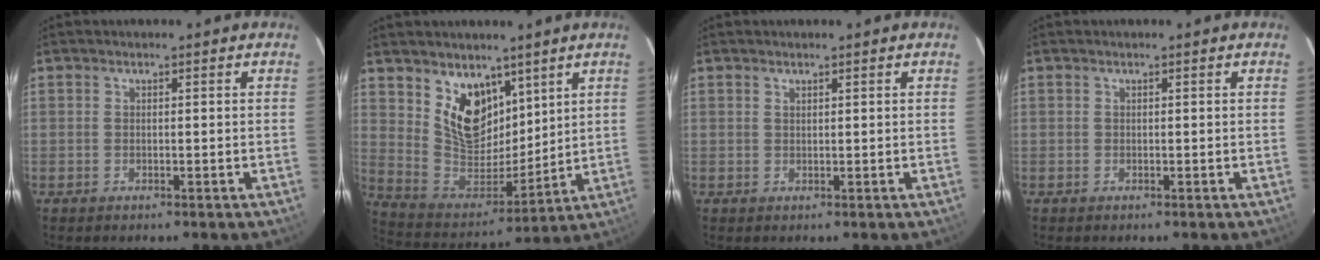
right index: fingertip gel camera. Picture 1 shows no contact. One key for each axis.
{"total": 13.9, "fx": 8.3, "fy": 8.3, "fz": 7.4, "tx": -0.139, "ty": -0.011, "tz": 0.171}
{"total": 0.5, "fx": 0.5, "fy": 0.2, "fz": 0.1, "tx": -0.001, "ty": 0.001, "tz": 0.009}
{"total": 0.0}